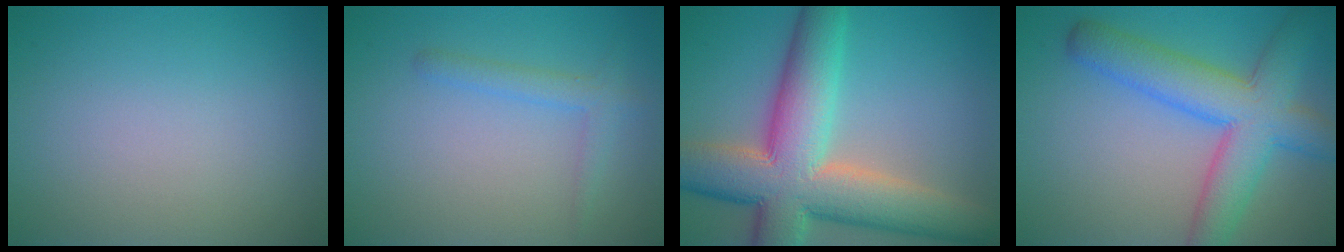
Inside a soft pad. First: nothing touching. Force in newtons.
{"total": 1.9, "press": 1.9, "slide": 0.1}
{"total": 12.2, "press": 12.2, "slide": 0.7}
{"total": 8.0, "press": 8.0, "slide": 0.3}